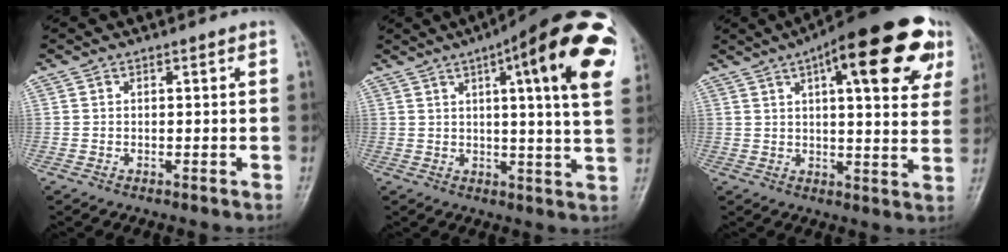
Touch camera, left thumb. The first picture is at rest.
{"total": 23.0, "force": [8.8, 4.8, 20.7], "torque": [-0.248, -0.006, 0.110]}
{"total": 22.2, "force": [10.3, 7.2, 18.3], "torque": [-0.228, -0.004, 0.135]}